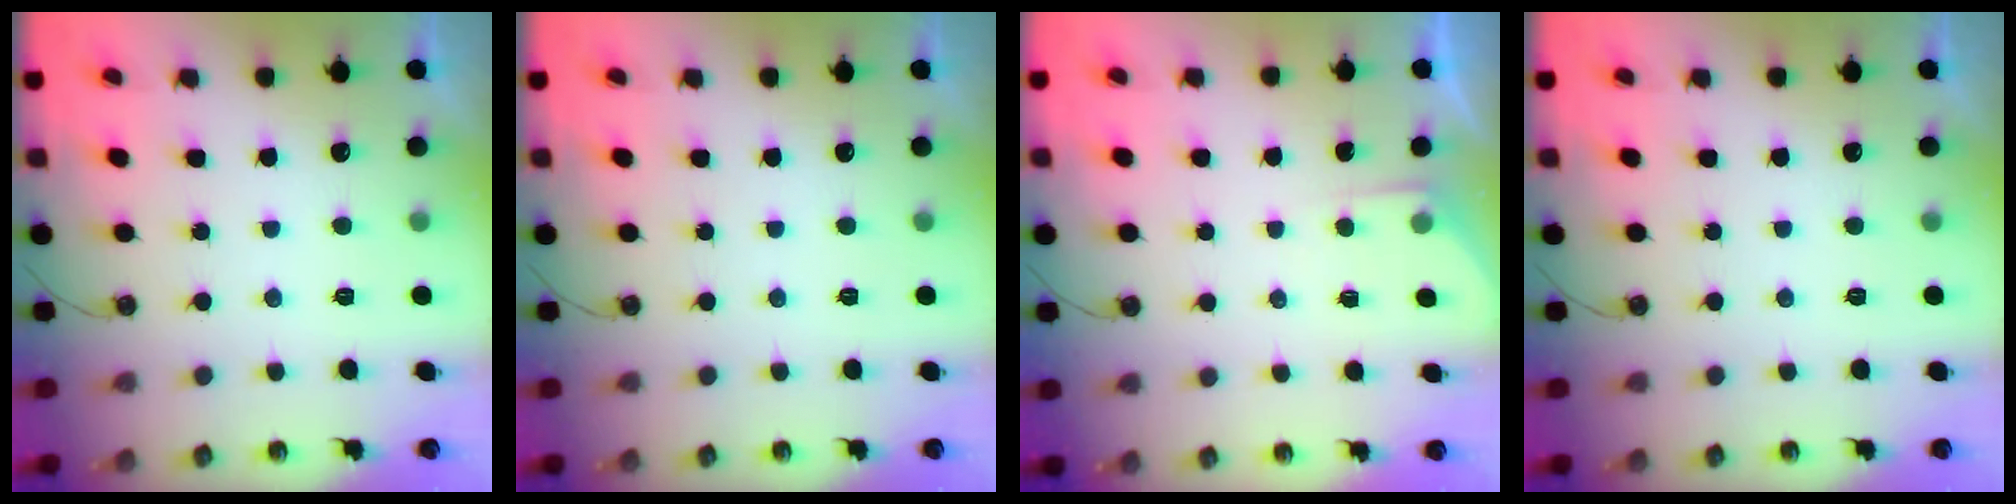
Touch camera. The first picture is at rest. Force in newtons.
{"total": 0.0}
{"total": 2.0, "press": 2.0, "slide": 0.3}
{"total": 0.0}